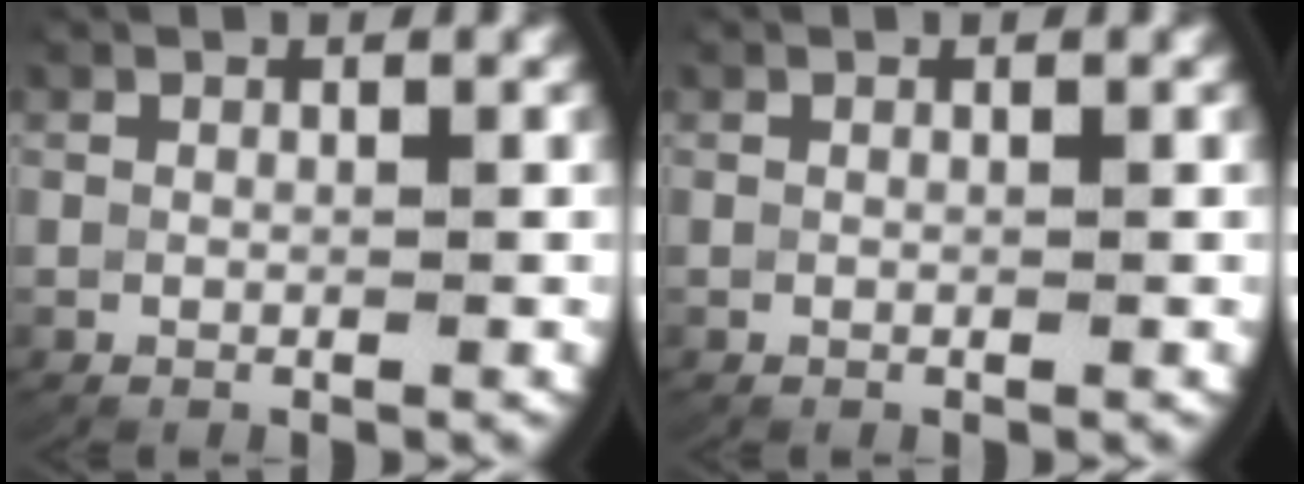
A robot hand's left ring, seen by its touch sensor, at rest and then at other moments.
{"total": 0.0}